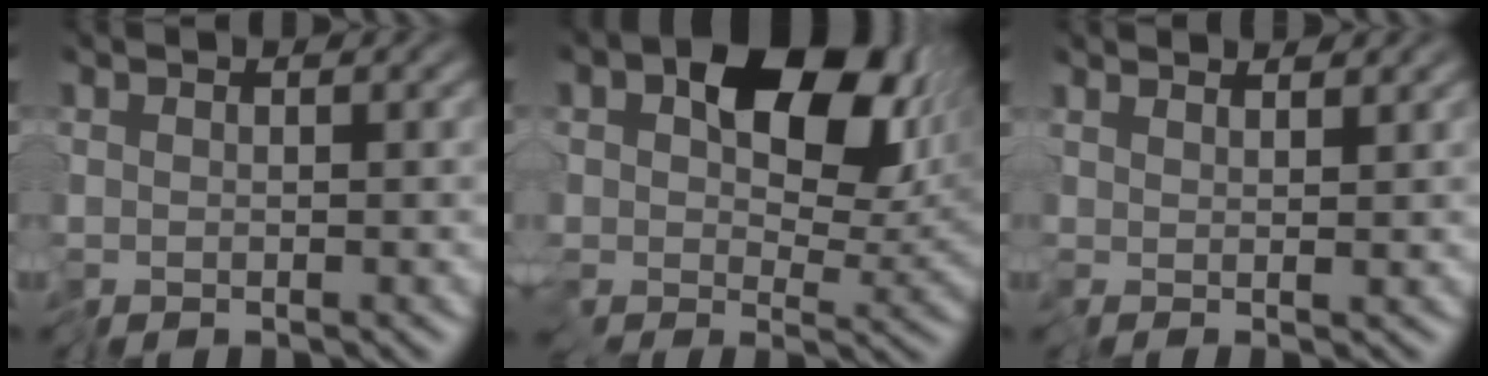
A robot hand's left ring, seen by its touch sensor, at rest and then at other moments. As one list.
[{"total": 13.0, "force": [4.1, 8.1, 9.3], "torque": [-0.153, -0.009, 0.079]}, {"total": 2.0, "force": [1.9, -0.3, 0.6], "torque": [-0.012, 0.005, 0.025]}]